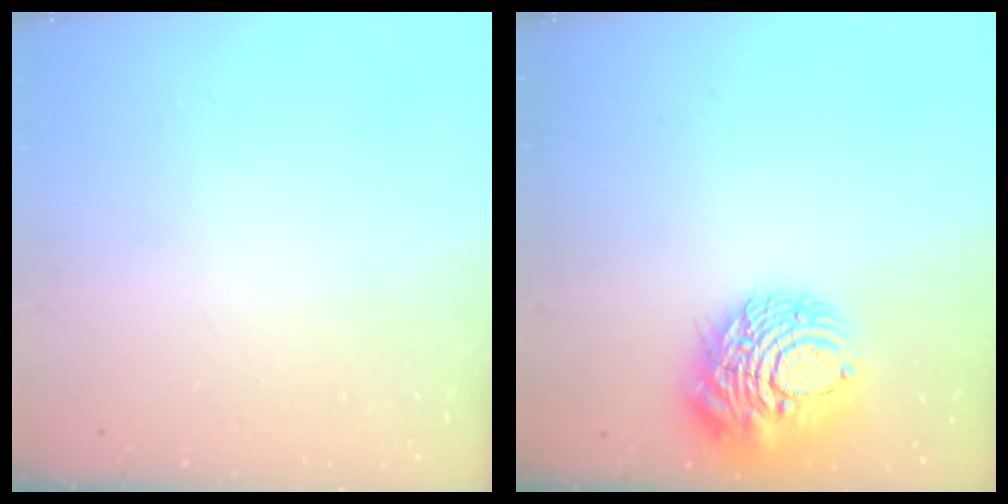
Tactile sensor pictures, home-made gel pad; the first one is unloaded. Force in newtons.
{"total": 14.0, "press": 14.0, "slide": 1.3}